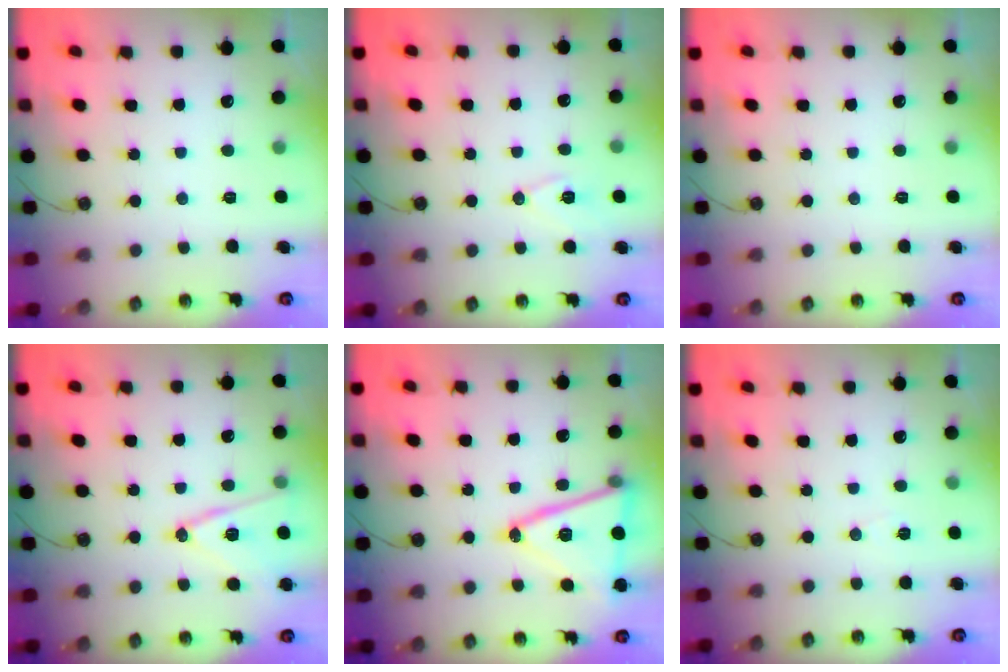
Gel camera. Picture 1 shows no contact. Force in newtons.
{"total": 8.1, "press": 7.3, "slide": 3.5}
{"total": 0.0}
{"total": 13.0, "press": 12.4, "slide": 3.8}
{"total": 18.7, "press": 18.4, "slide": 3.4}
{"total": 4.3, "press": 3.0, "slide": 3.0}